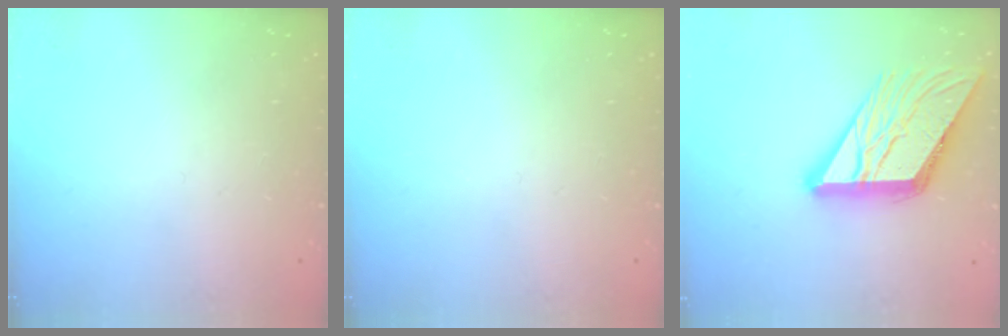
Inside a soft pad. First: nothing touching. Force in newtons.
{"total": 0.0}
{"total": 20.0, "press": 19.8, "slide": 2.2}